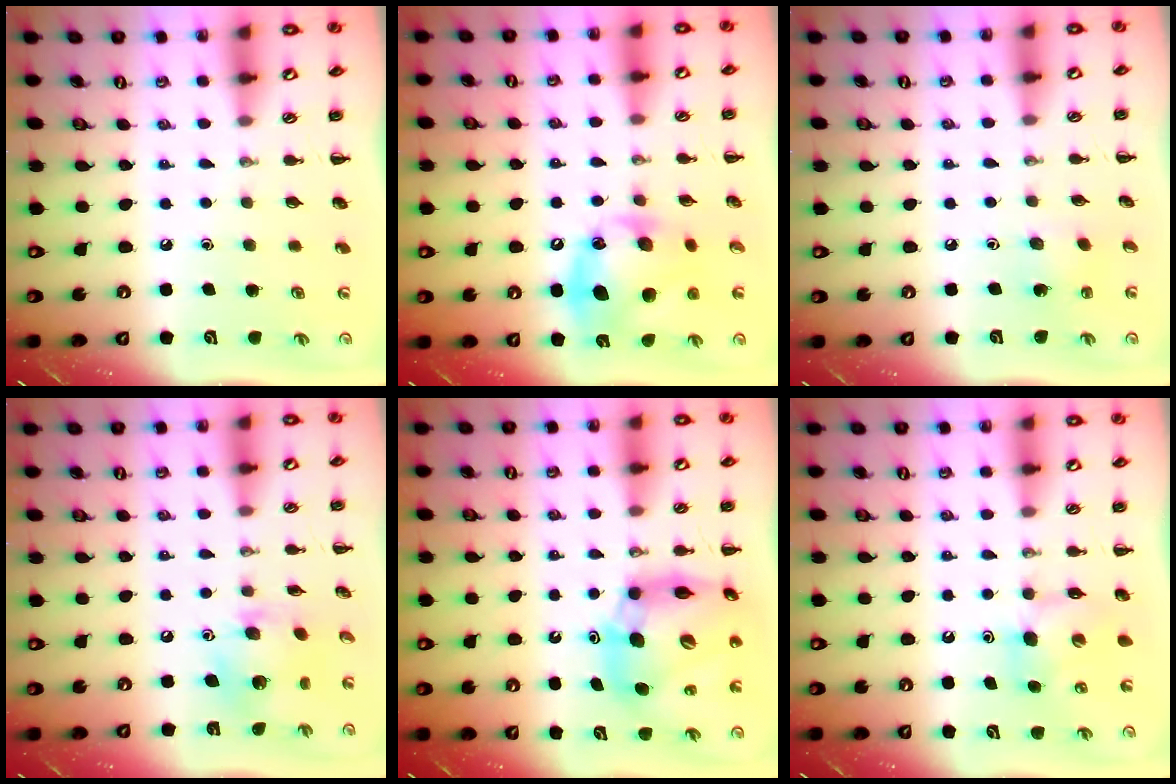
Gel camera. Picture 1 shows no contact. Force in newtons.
{"total": 15.1, "press": 15.0, "slide": 0.9}
{"total": 3.0, "press": 2.8, "slide": 1.0}
{"total": 8.1, "press": 8.1, "slide": 0.2}
{"total": 13.3, "press": 12.8, "slide": 3.7}
{"total": 6.2, "press": 6.2, "slide": 0.8}